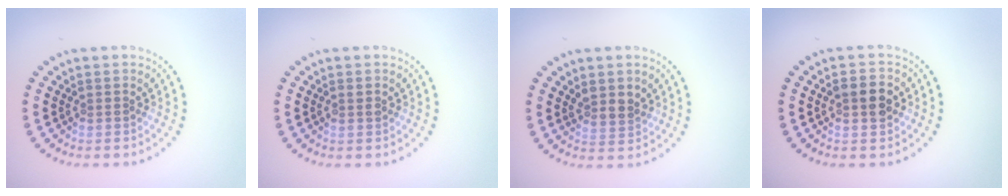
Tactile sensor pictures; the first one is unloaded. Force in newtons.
{"total": 0.7, "press": 0.7, "slide": 0.3}
{"total": 2.1, "press": 1.8, "slide": 1.1}
{"total": 2.9, "press": 2.9, "slide": 0.2}